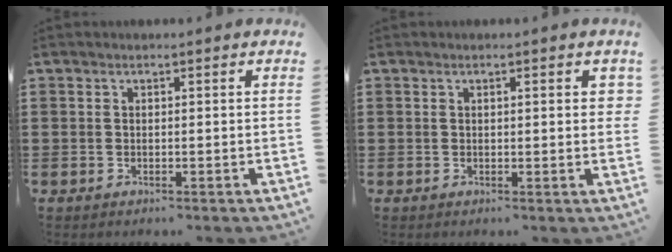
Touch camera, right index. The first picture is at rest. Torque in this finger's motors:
{"motor_torque": [-0.25, 0.02, 0.00, 0.00]}